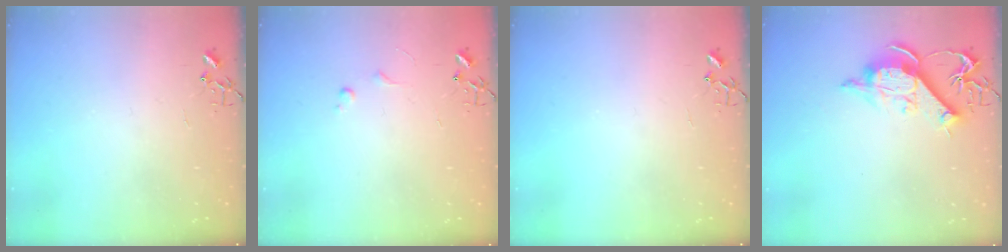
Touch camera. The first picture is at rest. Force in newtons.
{"total": 3.6, "press": 3.6, "slide": 0.5}
{"total": 0.0}
{"total": 11.5, "press": 11.4, "slide": 1.3}